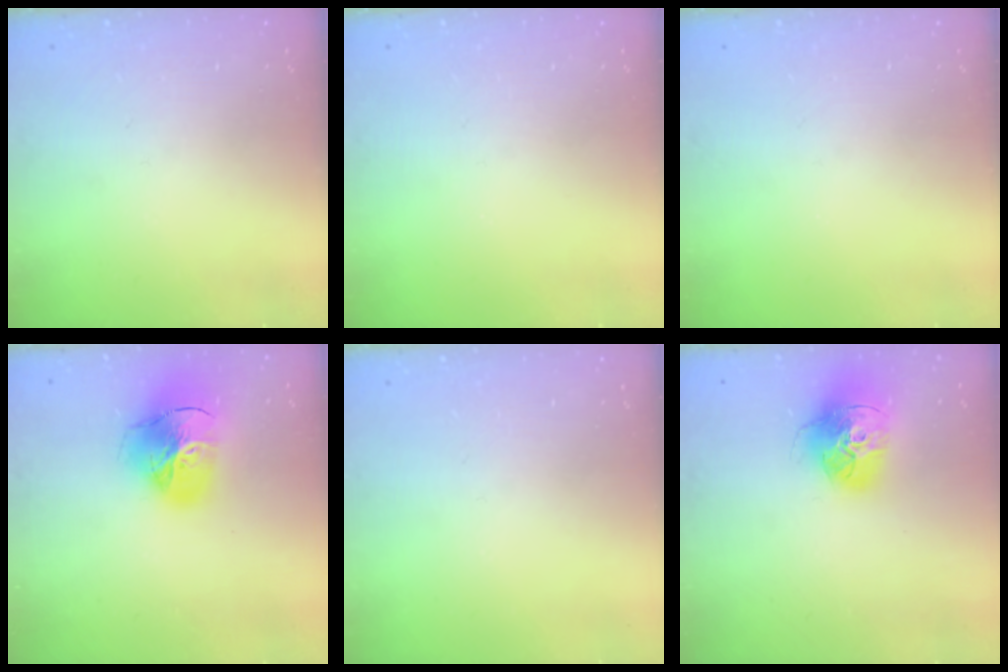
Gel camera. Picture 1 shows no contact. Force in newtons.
{"total": 0.0}
{"total": 0.0}
{"total": 23.3, "press": 23.2, "slide": 2.4}
{"total": 0.0}
{"total": 16.1, "press": 16.0, "slide": 1.6}